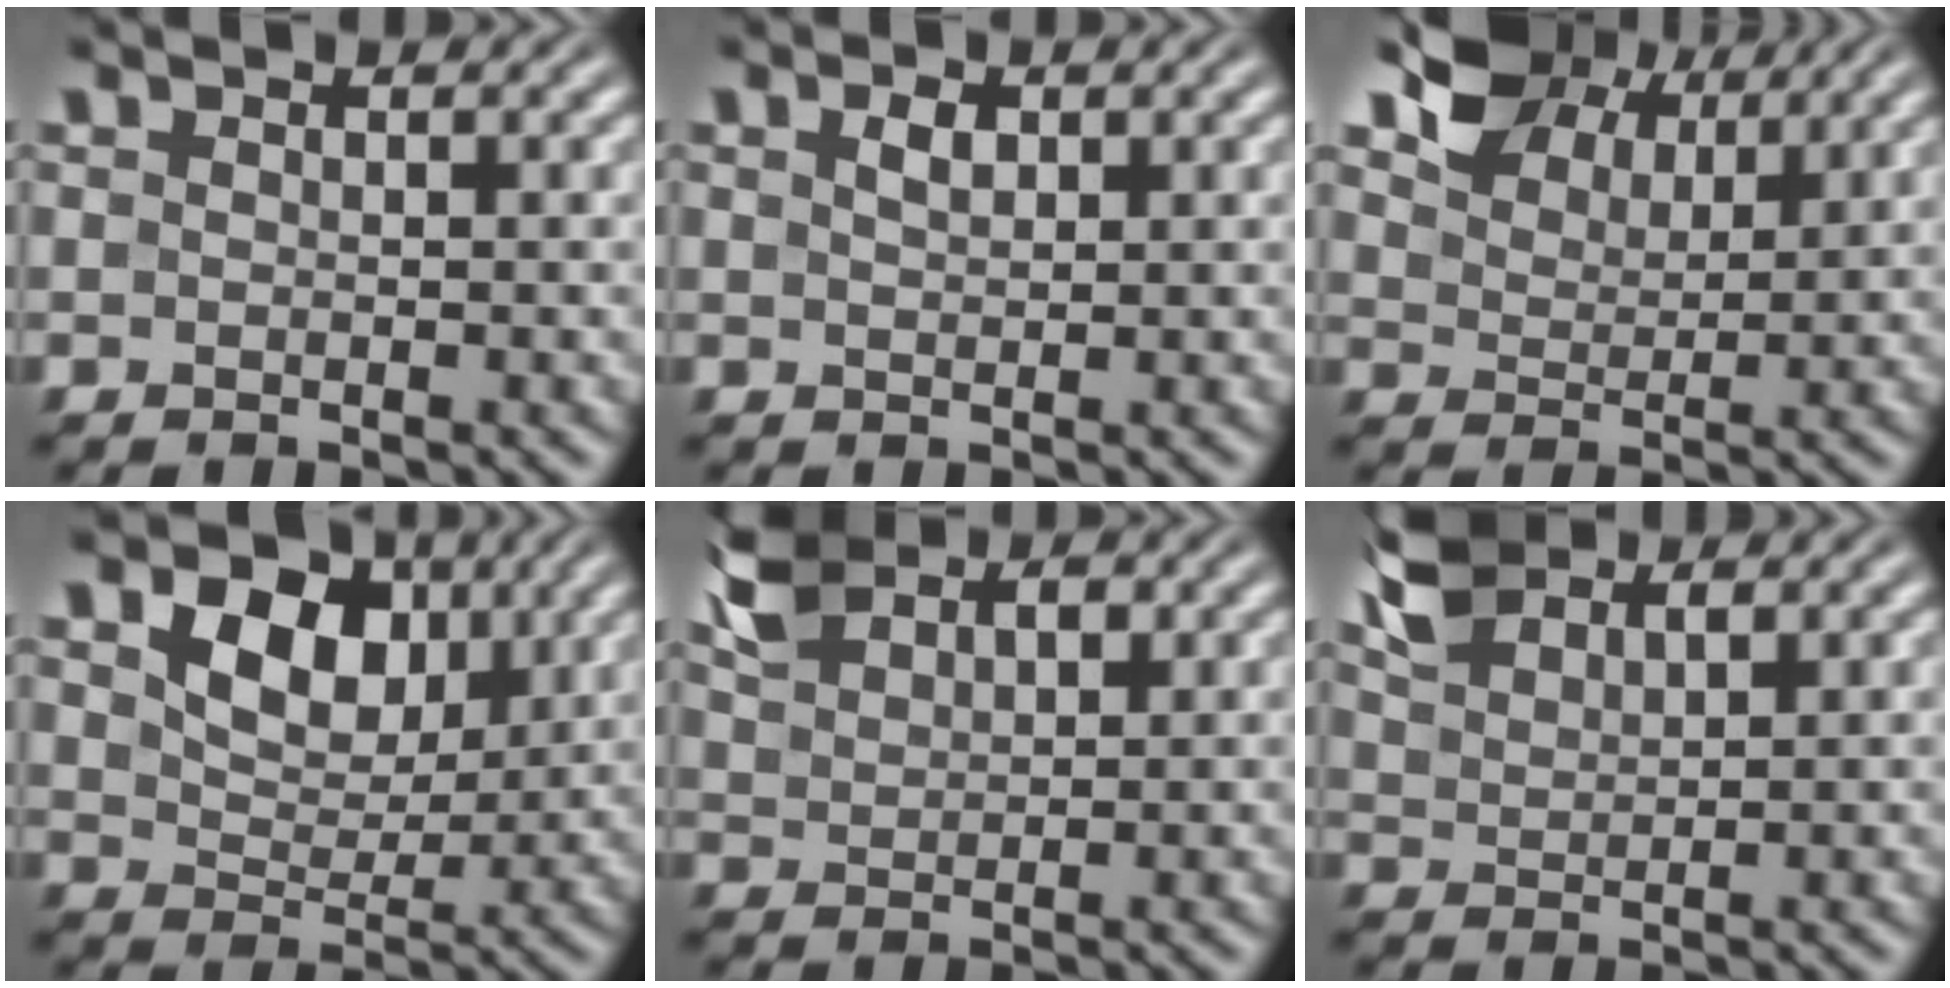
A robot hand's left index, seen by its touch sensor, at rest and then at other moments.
{"total": 1.4, "force": [0.7, 0.8, 0.9], "torque": [-0.018, 0.002, 0.013]}
{"total": 5.8, "force": [4.5, 2.9, 2.2], "torque": [-0.055, 0.012, 0.083]}
{"total": 6.9, "force": [2.7, 4.7, 4.3], "torque": [-0.090, -0.001, 0.033]}
{"total": 3.9, "force": [2.3, 2.3, 2.0], "torque": [-0.048, 0.005, 0.049]}
{"total": 3.6, "force": [2.8, 1.6, 1.6], "torque": [-0.045, 0.007, 0.060]}